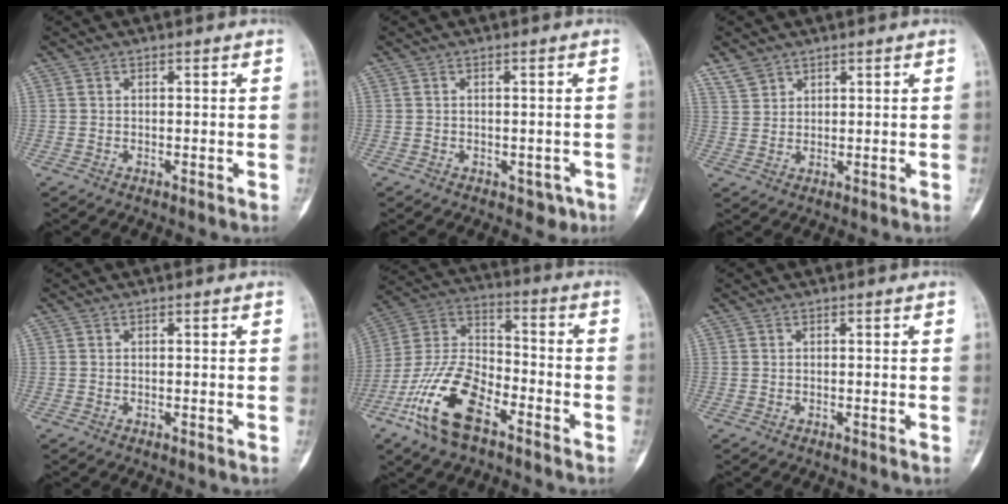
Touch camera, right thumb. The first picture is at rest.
{"total": 2.5, "force": [-1.1, 1.9, 1.2], "torque": [0.000, 0.007, -0.009]}
{"total": 3.1, "force": [2.5, 1.9, 0.5], "torque": [0.001, -0.007, 0.051]}
{"total": 0.0}
{"total": 16.9, "force": [-8.9, 8.0, 11.9], "torque": [-0.234, 0.049, -0.177]}
{"total": 0.0}